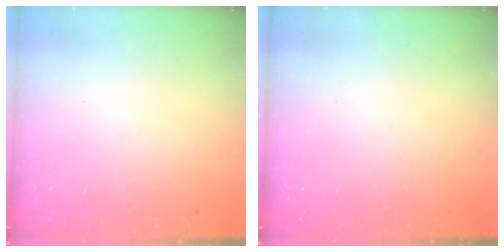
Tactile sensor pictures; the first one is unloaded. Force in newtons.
{"total": 0.0}